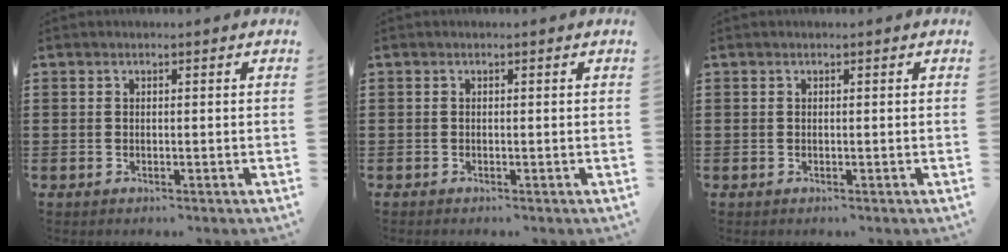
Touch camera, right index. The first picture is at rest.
{"total": 0.0}
{"total": 0.0}